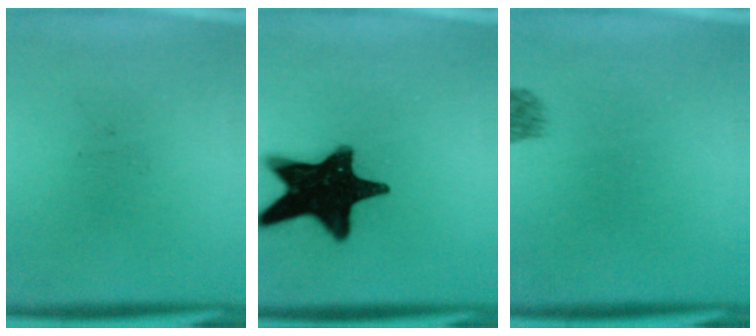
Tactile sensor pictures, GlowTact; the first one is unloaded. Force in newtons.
{"total": 19.7}
{"total": 1.6}